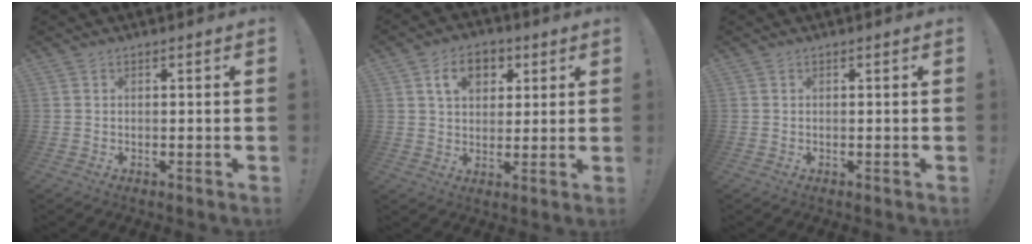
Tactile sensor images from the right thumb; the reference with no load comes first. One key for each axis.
{"total": 9.6, "fx": 3.7, "fy": 7.0, "fz": 5.4, "tx": -0.078, "ty": 0.002, "tz": 0.069}
{"total": 0.0}